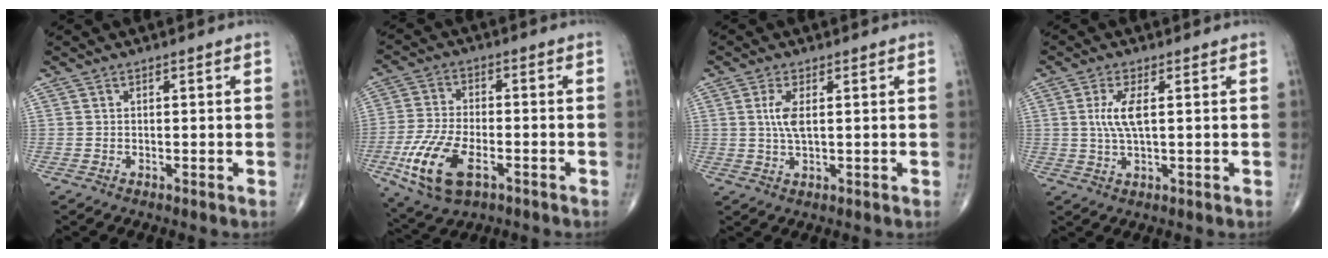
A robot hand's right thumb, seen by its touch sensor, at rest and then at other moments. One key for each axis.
{"total": 13.4, "fx": -5.2, "fy": 6.6, "fz": 10.4, "tx": -0.214, "ty": 0.004, "tz": -0.093}
{"total": 3.9, "fx": 0.8, "fy": 1.3, "fz": 3.6, "tx": -0.083, "ty": -0.001, "tz": 0.017}
{"total": 5.1, "fx": 0.9, "fy": 1.5, "fz": 4.8, "tx": -0.112, "ty": -0.003, "tz": 0.020}